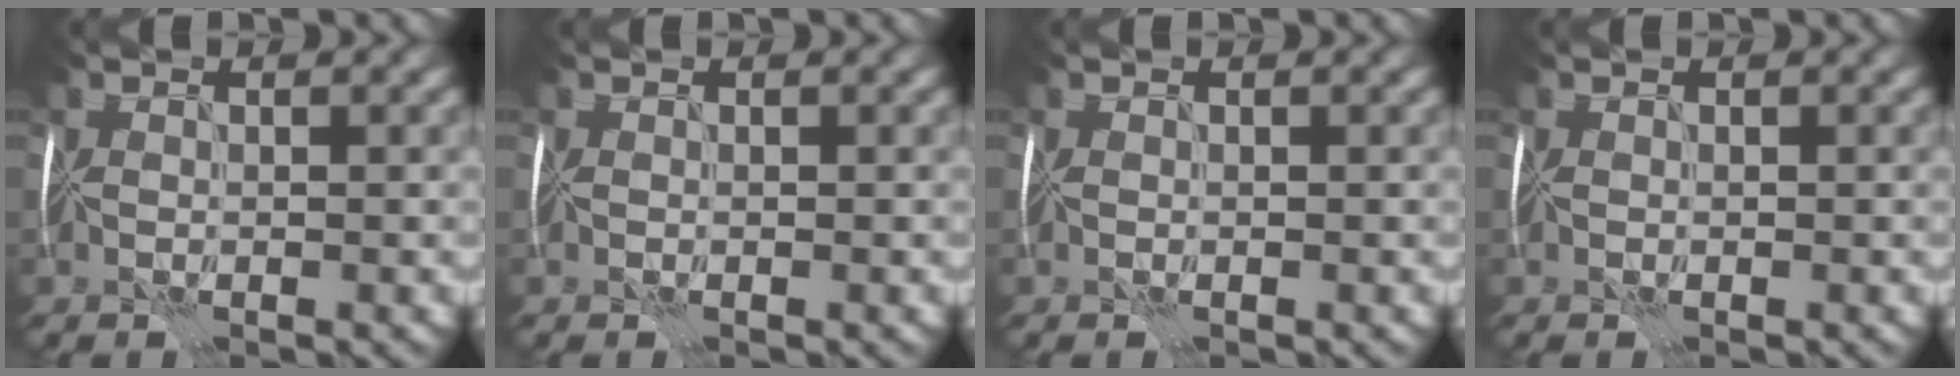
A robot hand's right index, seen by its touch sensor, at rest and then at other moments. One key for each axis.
{"total": 0.0}
{"total": 0.0}
{"total": 0.0}